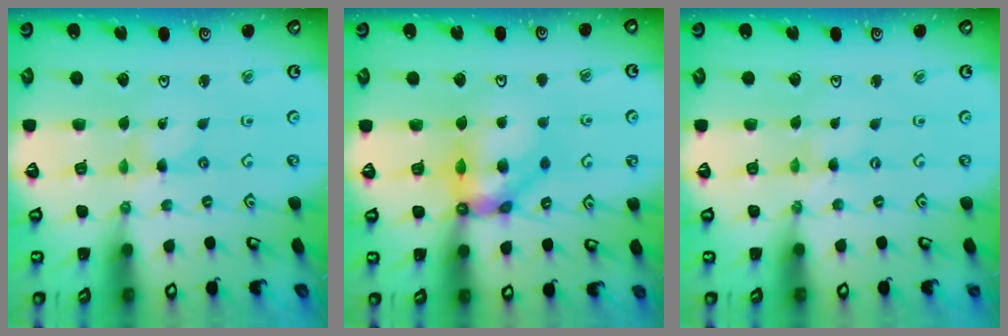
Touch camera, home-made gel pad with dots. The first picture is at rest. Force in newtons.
{"total": 11.7, "press": 11.6, "slide": 1.3}
{"total": 0.8, "press": 0.8, "slide": 0.1}